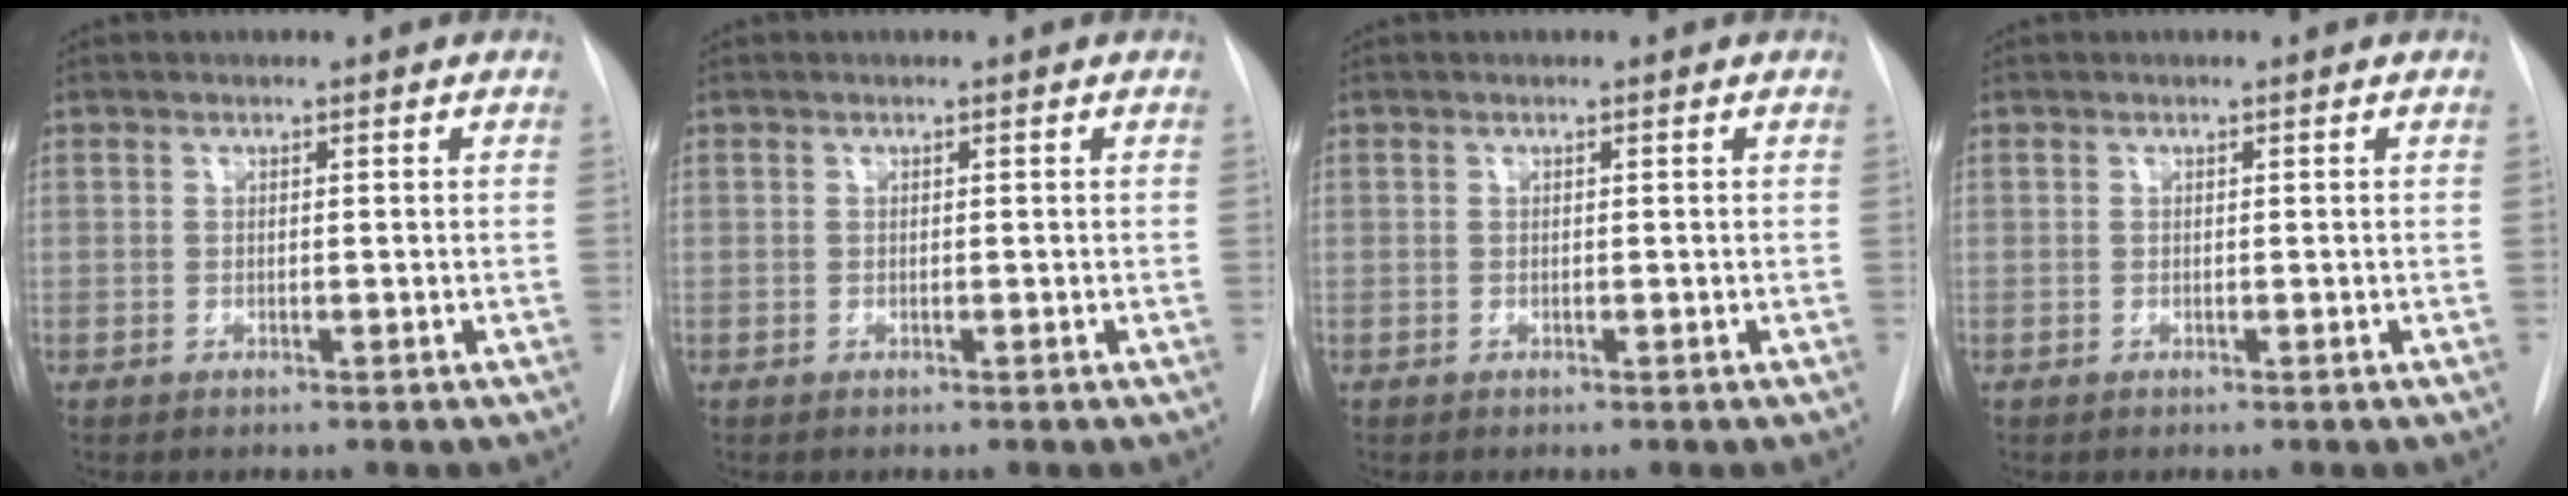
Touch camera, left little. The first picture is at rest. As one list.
[{"total": 0.0}, {"total": 0.0}, {"total": 0.0}]